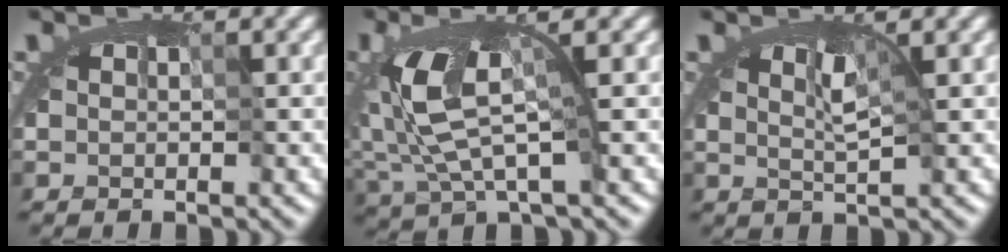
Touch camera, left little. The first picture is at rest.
{"total": 4.0, "force": [-0.7, 1.0, 3.8], "torque": [-0.091, -0.014, -0.014]}
{"total": 1.8, "force": [1.0, 0.3, 1.4], "torque": [-0.024, 0.004, 0.007]}